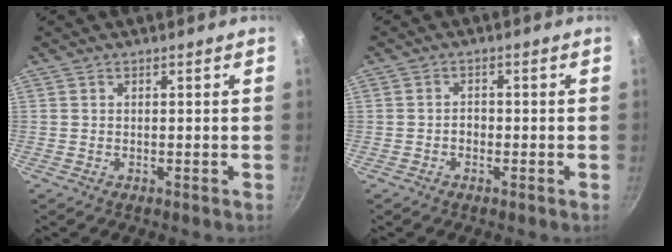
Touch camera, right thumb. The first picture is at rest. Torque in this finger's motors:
{"motor_torque": [0.66, 0.55, 0.52, 0.29, -0.05]}